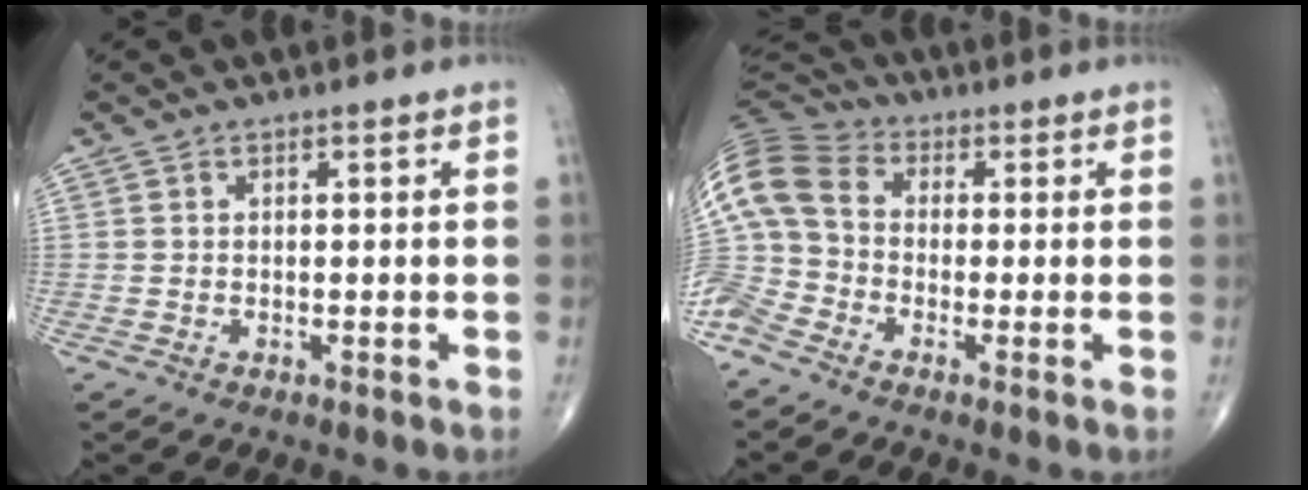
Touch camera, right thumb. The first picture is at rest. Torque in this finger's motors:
{"motor_torque": [0.35, 1.32, 1.95, -0.13, 0.66]}